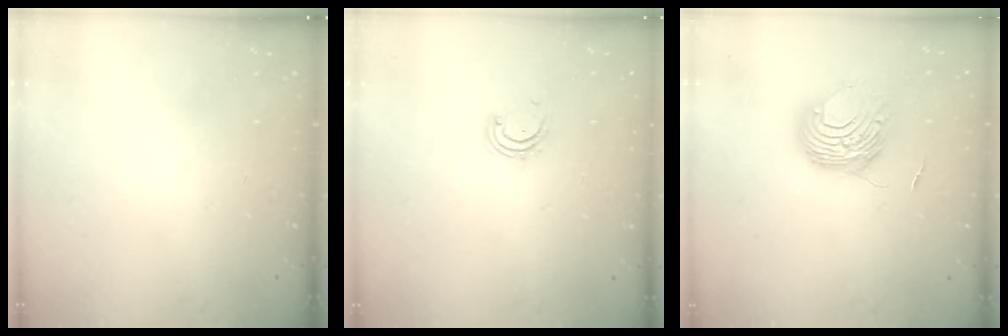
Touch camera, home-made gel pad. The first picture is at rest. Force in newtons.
{"total": 2.6, "press": 2.6, "slide": 0.3}
{"total": 8.8, "press": 8.8, "slide": 0.8}